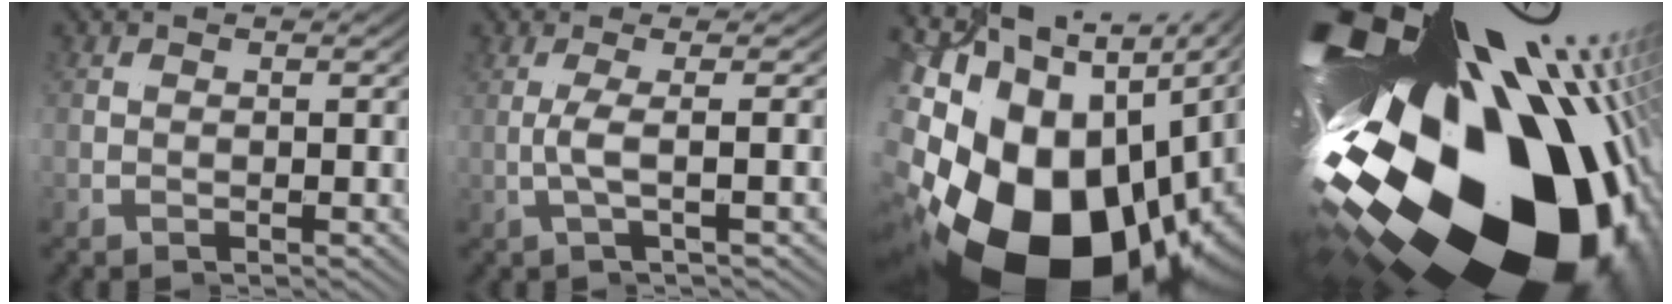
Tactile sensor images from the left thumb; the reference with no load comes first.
{"total": 2.6, "force": [0.0, -2.4, 1.0], "torque": [-0.016, 0.021, -0.014]}
{"total": 15.2, "force": [-4.5, 8.0, 12.1], "torque": [-0.217, -0.021, -0.063]}
{"total": 33.8, "force": [-3.6, 19.5, 27.3], "torque": [-0.479, -0.008, -0.048]}